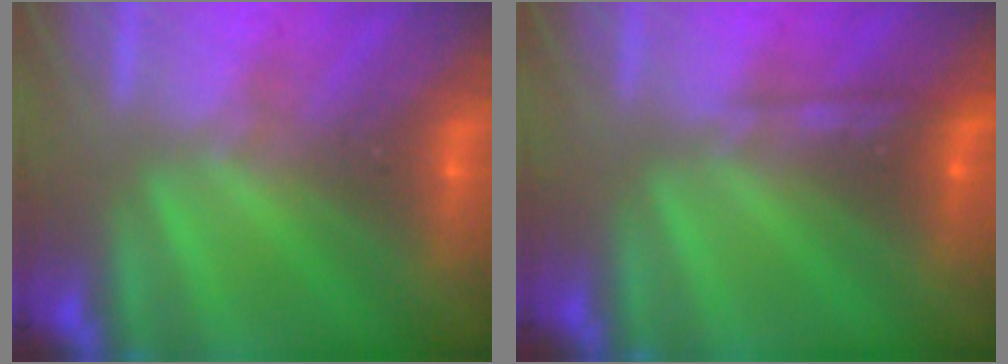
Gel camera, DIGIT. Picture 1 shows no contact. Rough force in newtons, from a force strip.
{"total": 2.2}